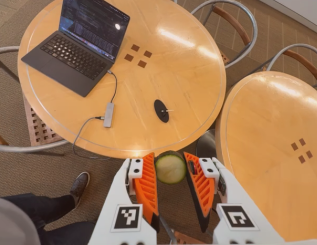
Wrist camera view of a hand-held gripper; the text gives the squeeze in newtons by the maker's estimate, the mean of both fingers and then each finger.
{"total": 7.7, "left": 7.4, "right": 8.0}